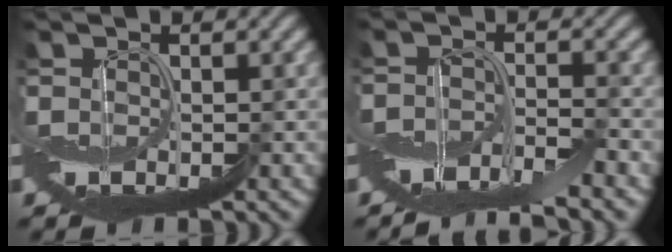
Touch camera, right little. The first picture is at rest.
{"total": 6.6, "force": [-4.8, 1.5, 4.3], "torque": [-0.069, -0.001, -0.089]}